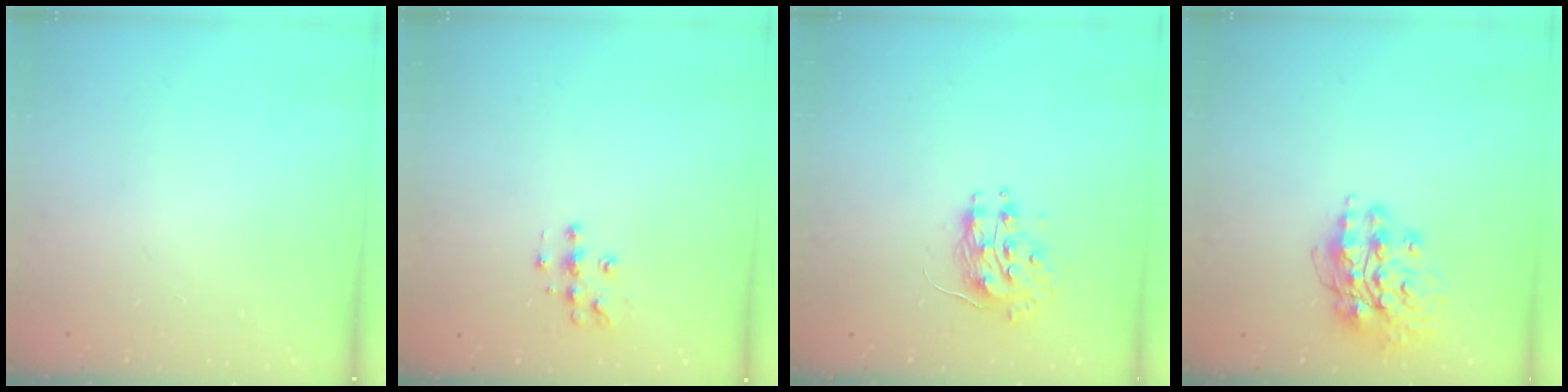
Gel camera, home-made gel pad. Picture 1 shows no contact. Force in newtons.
{"total": 7.5, "press": 7.5, "slide": 0.3}
{"total": 9.7, "press": 9.7, "slide": 0.8}
{"total": 15.0, "press": 14.9, "slide": 1.6}